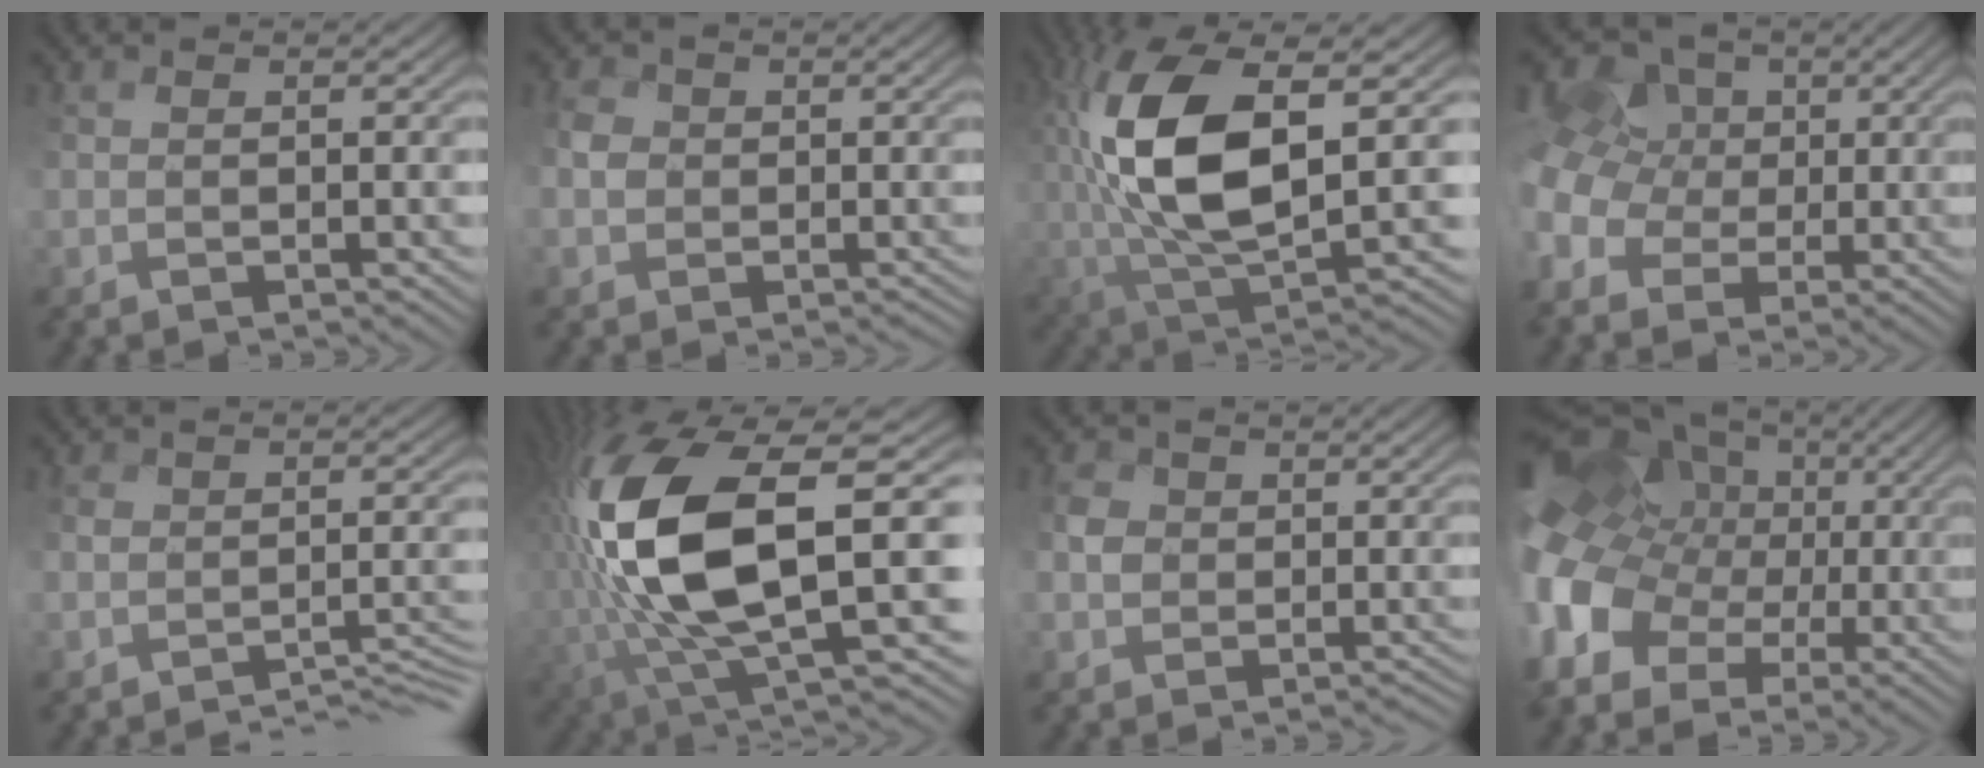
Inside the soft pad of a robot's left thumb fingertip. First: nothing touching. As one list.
[{"total": 3.1, "force": [-0.5, 3.1, 0.5], "torque": [-0.021, 0.006, -0.014]}, {"total": 13.1, "force": [3.4, 4.8, 11.7], "torque": [-0.259, 0.014, 0.072]}, {"total": 7.6, "force": [-0.1, 6.7, 3.6], "torque": [-0.121, 0.010, -0.002]}, {"total": 5.0, "force": [-4.6, 1.5, 1.5], "torque": [-0.021, 0.019, -0.064]}, {"total": 15.3, "force": [1.9, 6.6, 13.6], "torque": [-0.287, 0.000, 0.033]}, {"total": 3.4, "force": [-0.9, 3.2, 0.6], "torque": [-0.015, 0.005, -0.022]}, {"total": 13.0, "force": [0.7, 10.8, 7.3], "torque": [-0.197, 0.003, 0.021]}]